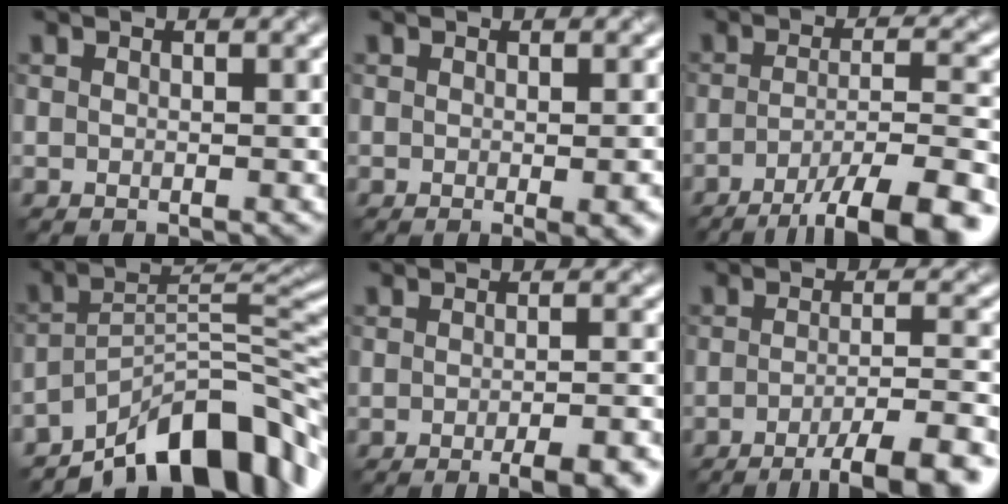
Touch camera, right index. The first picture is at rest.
{"total": 2.9, "force": [-1.0, 0.6, 2.7], "torque": [-0.032, -0.006, -0.009]}
{"total": 10.3, "force": [-6.4, 2.4, 7.7], "torque": [-0.105, 0.006, -0.095]}
{"total": 11.3, "force": [-8.0, 3.7, 7.1], "torque": [-0.086, 0.013, -0.149]}
{"total": 5.9, "force": [-3.4, 1.7, 4.5], "torque": [-0.046, 0.003, -0.035]}
{"total": 7.7, "force": [-4.5, 1.7, 6.1], "torque": [-0.077, 0.002, -0.065]}